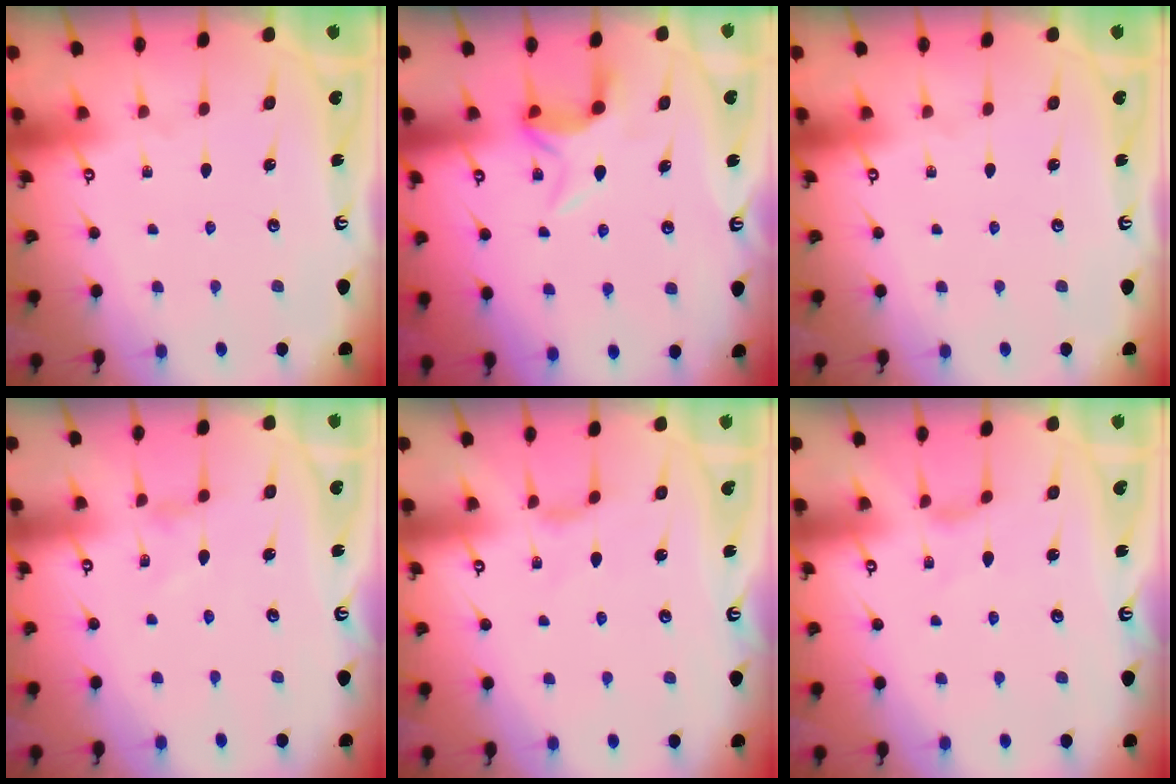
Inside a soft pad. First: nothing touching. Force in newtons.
{"total": 6.5, "press": 6.4, "slide": 1.0}
{"total": 0.0}
{"total": 0.0}
{"total": 1.1, "press": 1.1, "slide": 0.4}
{"total": 0.7, "press": 0.6, "slide": 0.3}